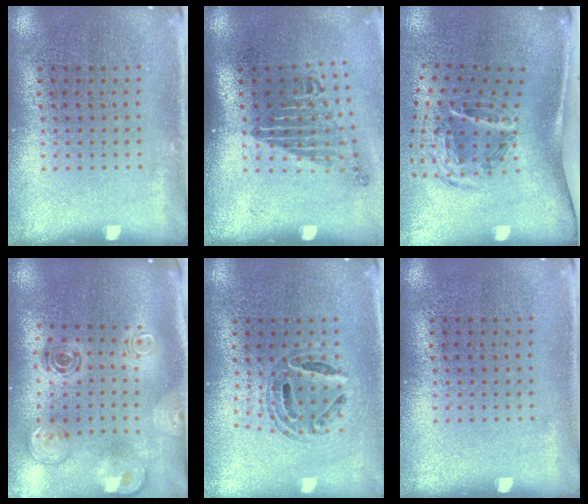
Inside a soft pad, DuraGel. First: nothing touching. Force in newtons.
{"total": 1.7, "press": 1.2, "slide": 1.3}
{"total": 2.0, "press": 1.2, "slide": 1.5}
{"total": 2.0, "press": 1.7, "slide": 1.1}
{"total": 0.6, "press": 0.6, "slide": 0.2}
{"total": 0.0}